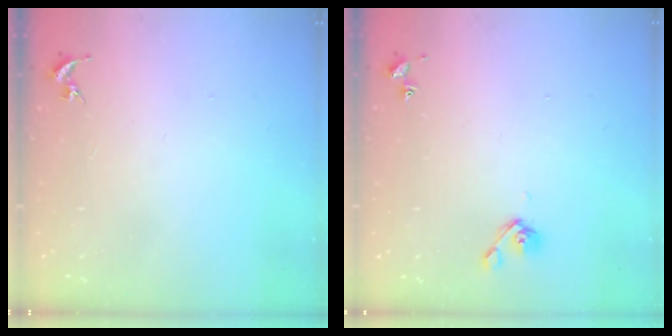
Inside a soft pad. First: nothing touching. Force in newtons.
{"total": 4.8, "press": 4.8, "slide": 0.8}